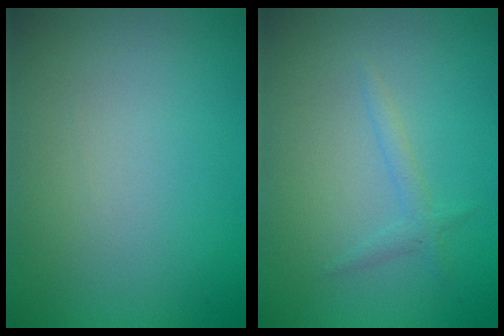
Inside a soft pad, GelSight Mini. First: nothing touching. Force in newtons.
{"total": 1.1, "press": 1.1, "slide": 0.2}